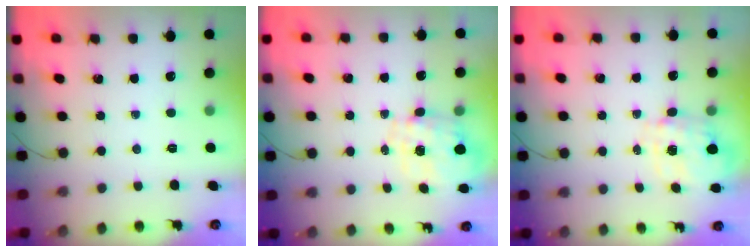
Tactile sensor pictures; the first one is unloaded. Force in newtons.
{"total": 1.0, "press": 0.9, "slide": 0.5}
{"total": 3.6, "press": 3.5, "slide": 0.9}